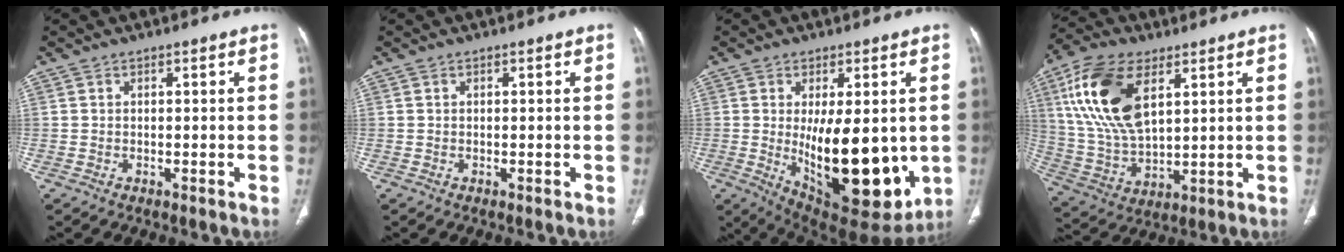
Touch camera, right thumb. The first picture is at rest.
{"total": 0.0}
{"total": 20.0, "force": [-1.8, 8.3, 18.1], "torque": [-0.256, -0.039, 0.000]}
{"total": 18.1, "force": [6.8, 9.3, 14.0], "torque": [-0.273, -0.015, 0.136]}